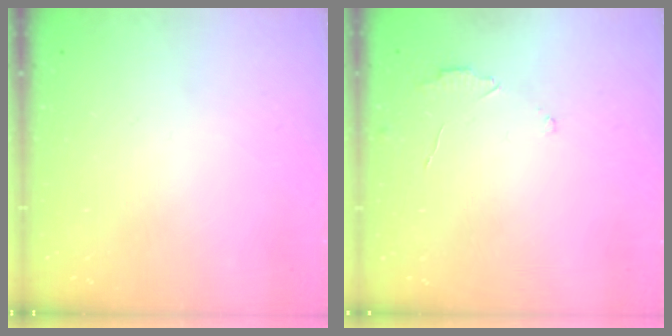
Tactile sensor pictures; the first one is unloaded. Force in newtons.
{"total": 2.6, "press": 2.6, "slide": 0.2}